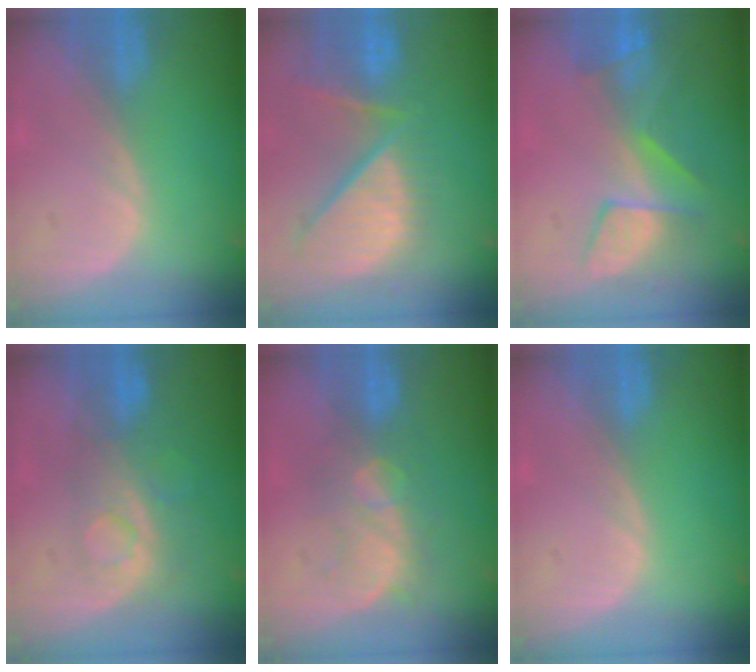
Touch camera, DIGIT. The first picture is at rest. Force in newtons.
{"total": 12.4, "press": 10.6, "slide": 6.4}
{"total": 7.6, "press": 7.2, "slide": 2.5}
{"total": 8.3, "press": 7.1, "slide": 4.3}
{"total": 7.7, "press": 7.5, "slide": 1.9}
{"total": 0.0}